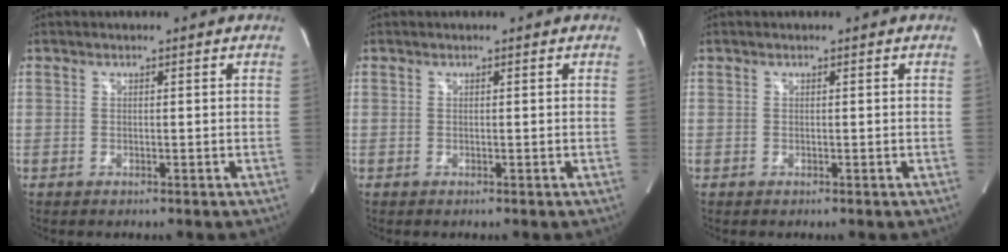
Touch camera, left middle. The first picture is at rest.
{"total": 0.0}
{"total": 0.0}